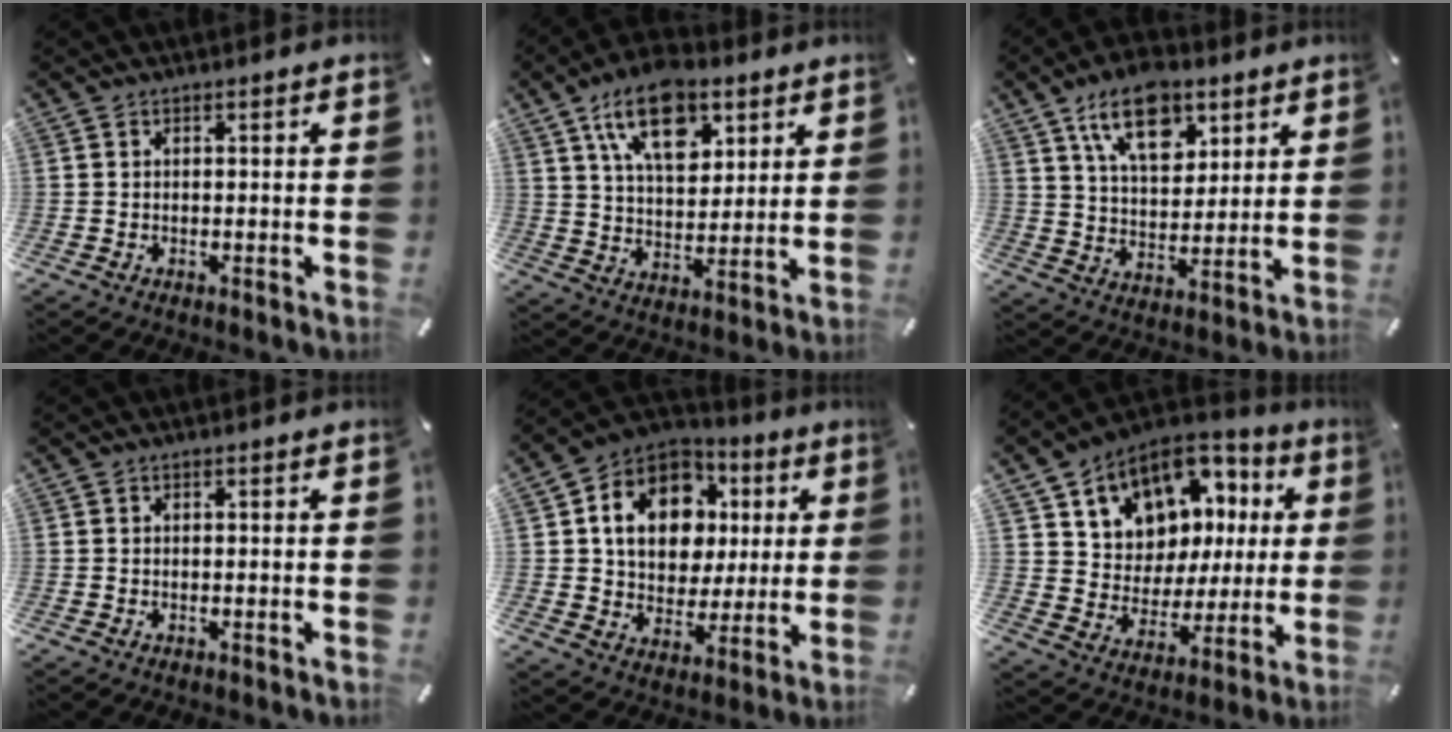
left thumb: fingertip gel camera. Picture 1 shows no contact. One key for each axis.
{"total": 15.3, "fx": 8.3, "fy": 8.8, "fz": 9.3, "tx": -0.154, "ty": -0.022, "tz": 0.149}
{"total": 14.2, "fx": 8.1, "fy": 8.2, "fz": 8.3, "tx": -0.137, "ty": -0.024, "tz": 0.144}
{"total": 0.0}
{"total": 14.7, "fx": 3.5, "fy": 12.0, "fz": 7.8, "tx": -0.136, "ty": -0.004, "tz": 0.071}
{"total": 12.4, "fx": 6.8, "fy": 9.7, "fz": 3.8, "tx": -0.075, "ty": -0.057, "tz": 0.130}